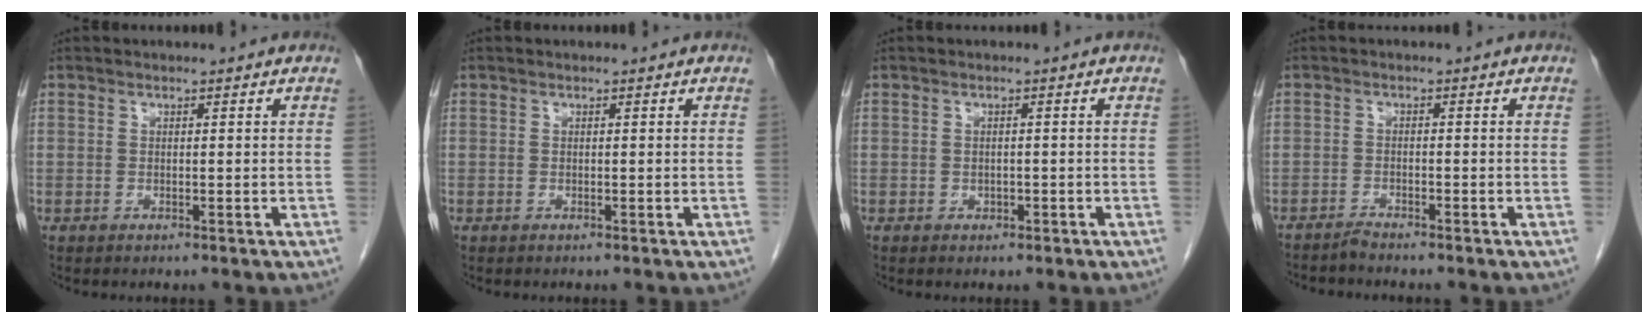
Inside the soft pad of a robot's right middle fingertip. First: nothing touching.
{"total": 0.0}
{"total": 0.9, "force": [-0.4, 0.7, 0.4], "torque": [-0.008, 0.001, -0.003]}
{"total": 1.6, "force": [-1.5, -0.3, 0.0], "torque": [0.000, -0.004, -0.029]}